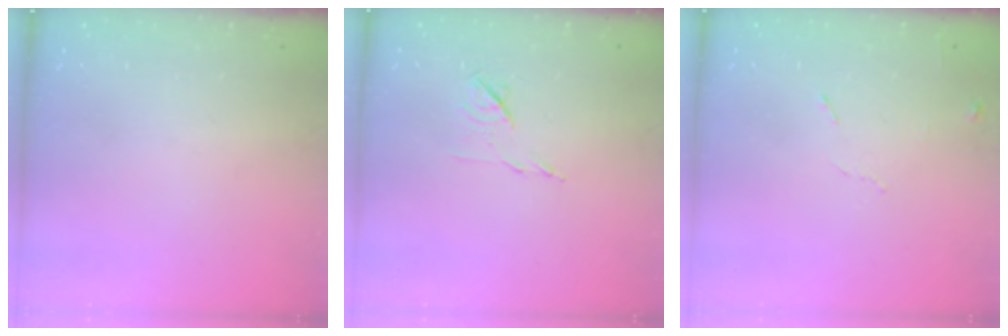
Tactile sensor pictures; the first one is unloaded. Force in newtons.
{"total": 6.4, "press": 6.3, "slide": 0.9}
{"total": 6.4, "press": 6.3, "slide": 0.7}